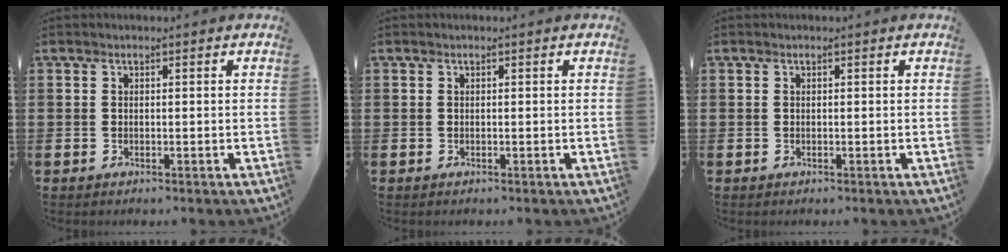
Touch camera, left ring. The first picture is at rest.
{"total": 0.0}
{"total": 0.0}